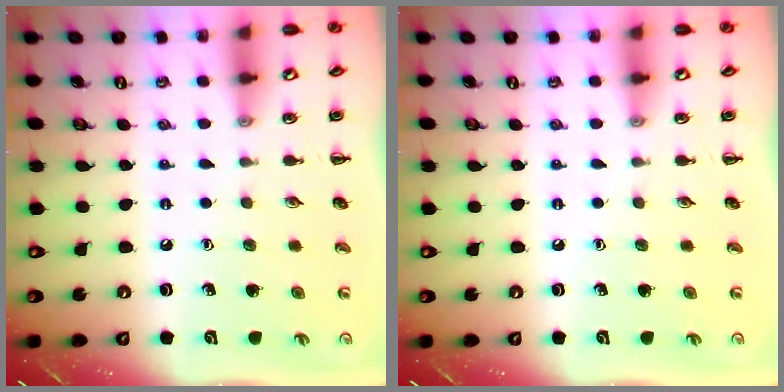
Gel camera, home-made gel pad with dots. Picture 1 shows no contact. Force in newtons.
{"total": 0.0}